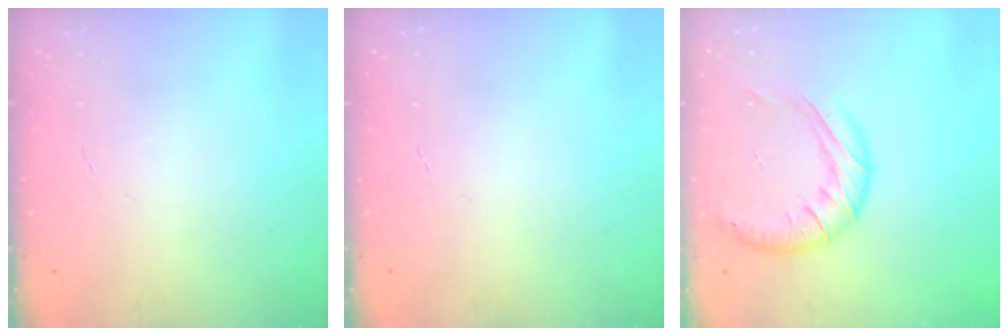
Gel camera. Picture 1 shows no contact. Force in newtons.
{"total": 0.0}
{"total": 13.6, "press": 13.5, "slide": 1.5}